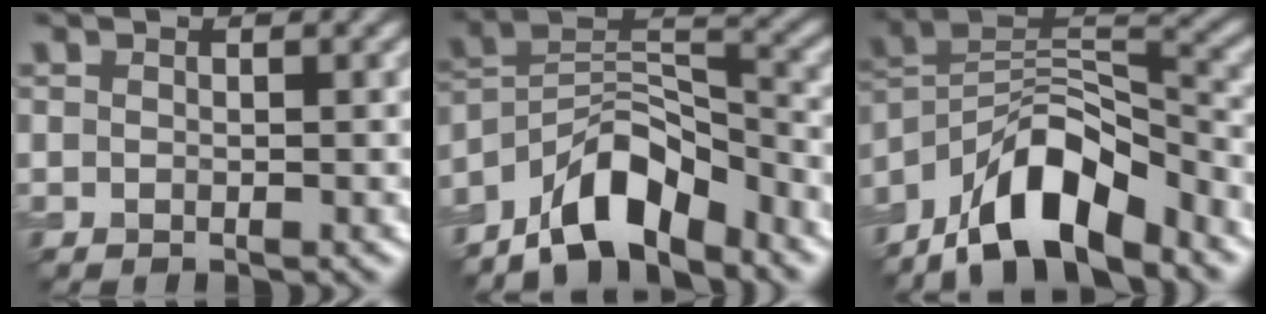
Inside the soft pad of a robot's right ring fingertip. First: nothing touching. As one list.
[{"total": 8.7, "force": [-6.5, 3.4, 4.6], "torque": [-0.064, 0.006, -0.129]}, {"total": 10.5, "force": [-7.4, 3.8, 6.4], "torque": [-0.101, 0.010, -0.148]}]